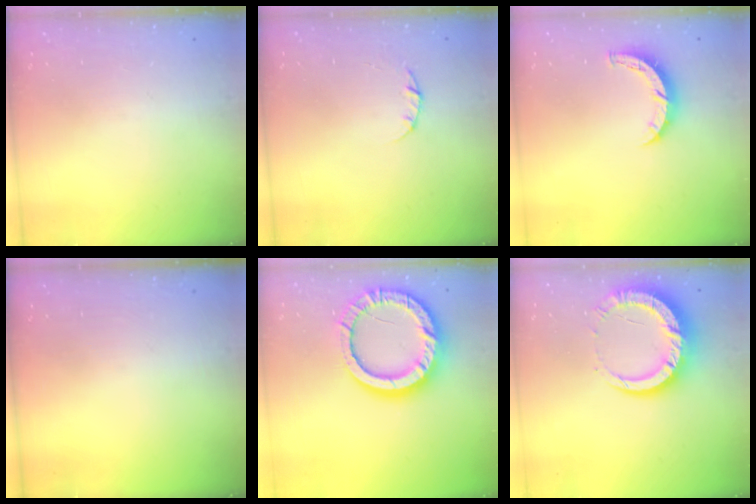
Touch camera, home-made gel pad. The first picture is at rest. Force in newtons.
{"total": 3.2, "press": 3.1, "slide": 0.4}
{"total": 5.5, "press": 5.5, "slide": 0.5}
{"total": 0.0}
{"total": 17.9, "press": 17.9, "slide": 1.7}
{"total": 14.0, "press": 13.9, "slide": 1.4}